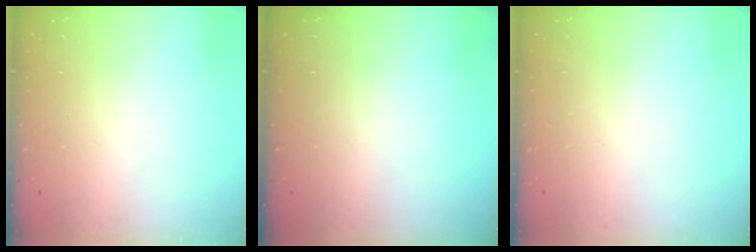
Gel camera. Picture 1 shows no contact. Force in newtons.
{"total": 0.0}
{"total": 0.0}